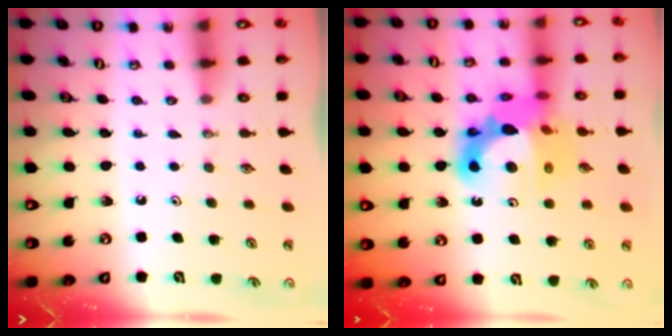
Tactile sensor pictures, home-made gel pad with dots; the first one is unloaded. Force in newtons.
{"total": 17.5, "press": 17.5, "slide": 1.4}